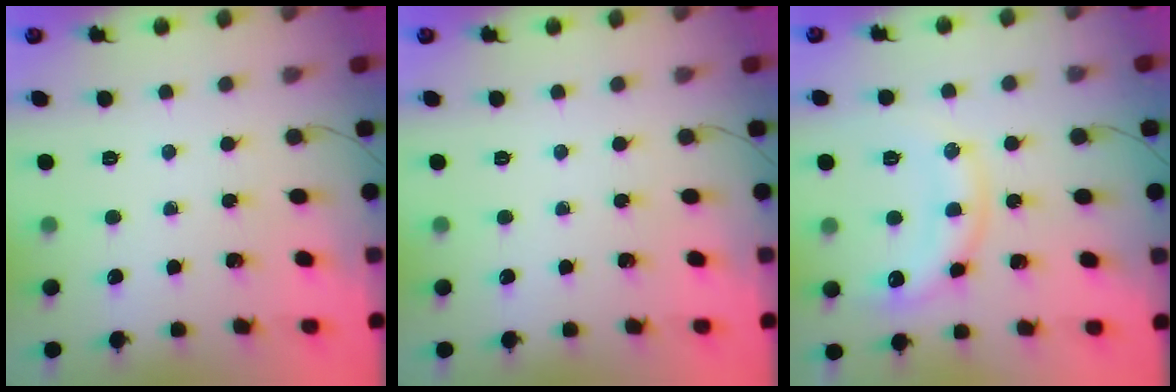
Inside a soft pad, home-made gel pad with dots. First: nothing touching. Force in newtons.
{"total": 0.0}
{"total": 12.7, "press": 12.7, "slide": 0.9}